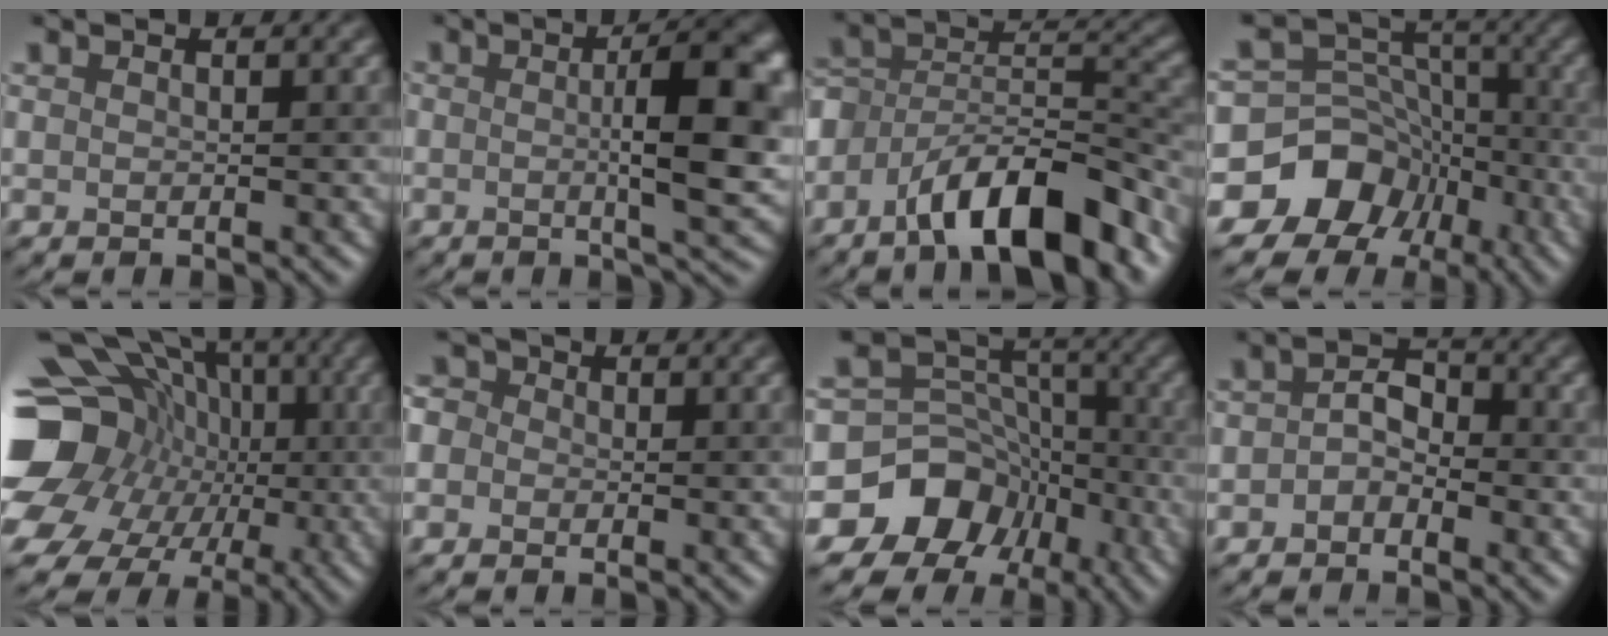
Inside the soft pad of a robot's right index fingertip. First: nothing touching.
{"total": 8.4, "force": [0.1, 1.8, 8.2], "torque": [-0.110, 0.016, 0.009]}
{"total": 9.9, "force": [-6.7, 3.4, 6.4], "torque": [-0.094, 0.029, -0.116]}
{"total": 10.1, "force": [-5.5, 8.1, 2.4], "torque": [-0.056, 0.023, -0.086]}
{"total": 18.3, "force": [-2.6, 16.0, 8.6], "torque": [-0.160, 0.014, -0.055]}
{"total": 1.9, "force": [0.0, 1.8, 0.5], "torque": [-0.005, 0.025, -0.014]}
{"total": 11.5, "force": [-6.1, 9.3, 2.9], "torque": [-0.061, 0.017, -0.097]}
{"total": 1.8, "force": [-0.8, 1.1, 1.3], "torque": [-0.025, 0.023, -0.013]}